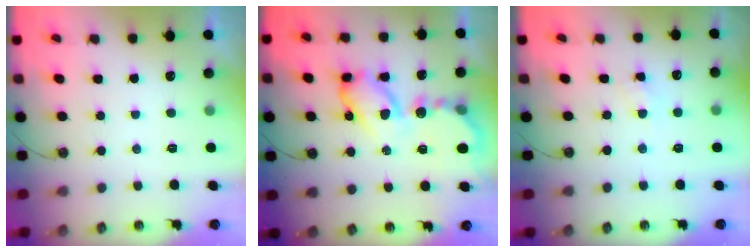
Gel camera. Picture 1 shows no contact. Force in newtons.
{"total": 15.3, "press": 15.3, "slide": 1.3}
{"total": 4.3, "press": 4.2, "slide": 0.6}